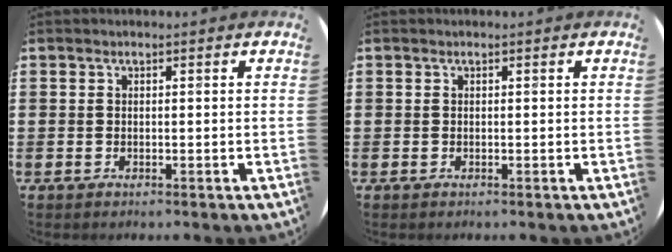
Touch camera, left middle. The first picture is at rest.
{"total": 0.0}